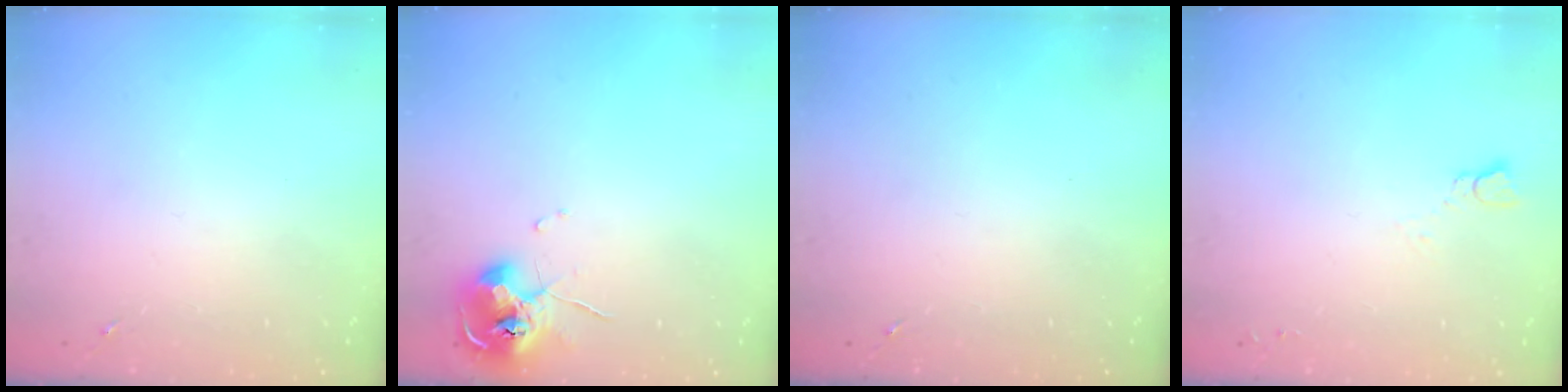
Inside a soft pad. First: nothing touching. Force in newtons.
{"total": 10.1, "press": 9.9, "slide": 1.5}
{"total": 0.0}
{"total": 2.5, "press": 2.5, "slide": 0.2}